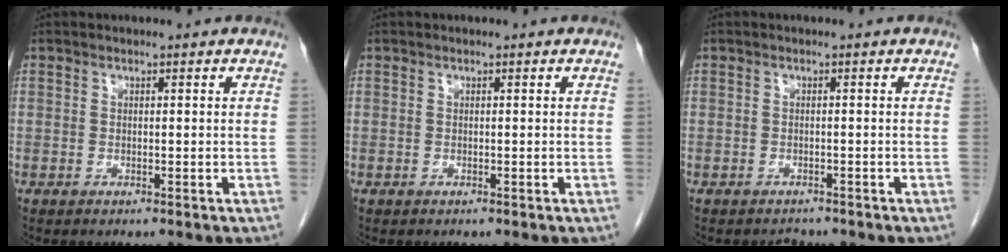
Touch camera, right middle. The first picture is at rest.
{"total": 0.0}
{"total": 1.1, "force": [-1.1, 0.3, -0.2], "torque": [-0.005, -0.006, -0.015]}